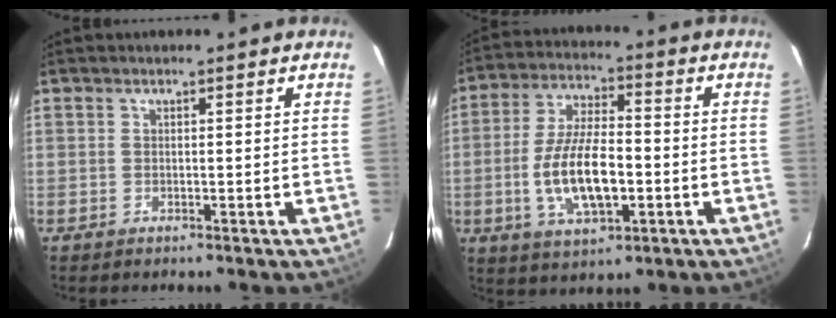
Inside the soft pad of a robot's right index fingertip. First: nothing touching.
{"total": 13.1, "force": [-2.9, 5.3, 11.7], "torque": [-0.235, -0.004, -0.047]}